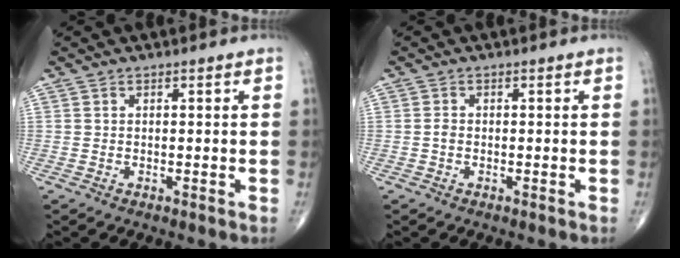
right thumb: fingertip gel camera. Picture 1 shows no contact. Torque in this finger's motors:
{"motor_torque": [0.41, 0.36, 0.26, 0.01, -0.03]}